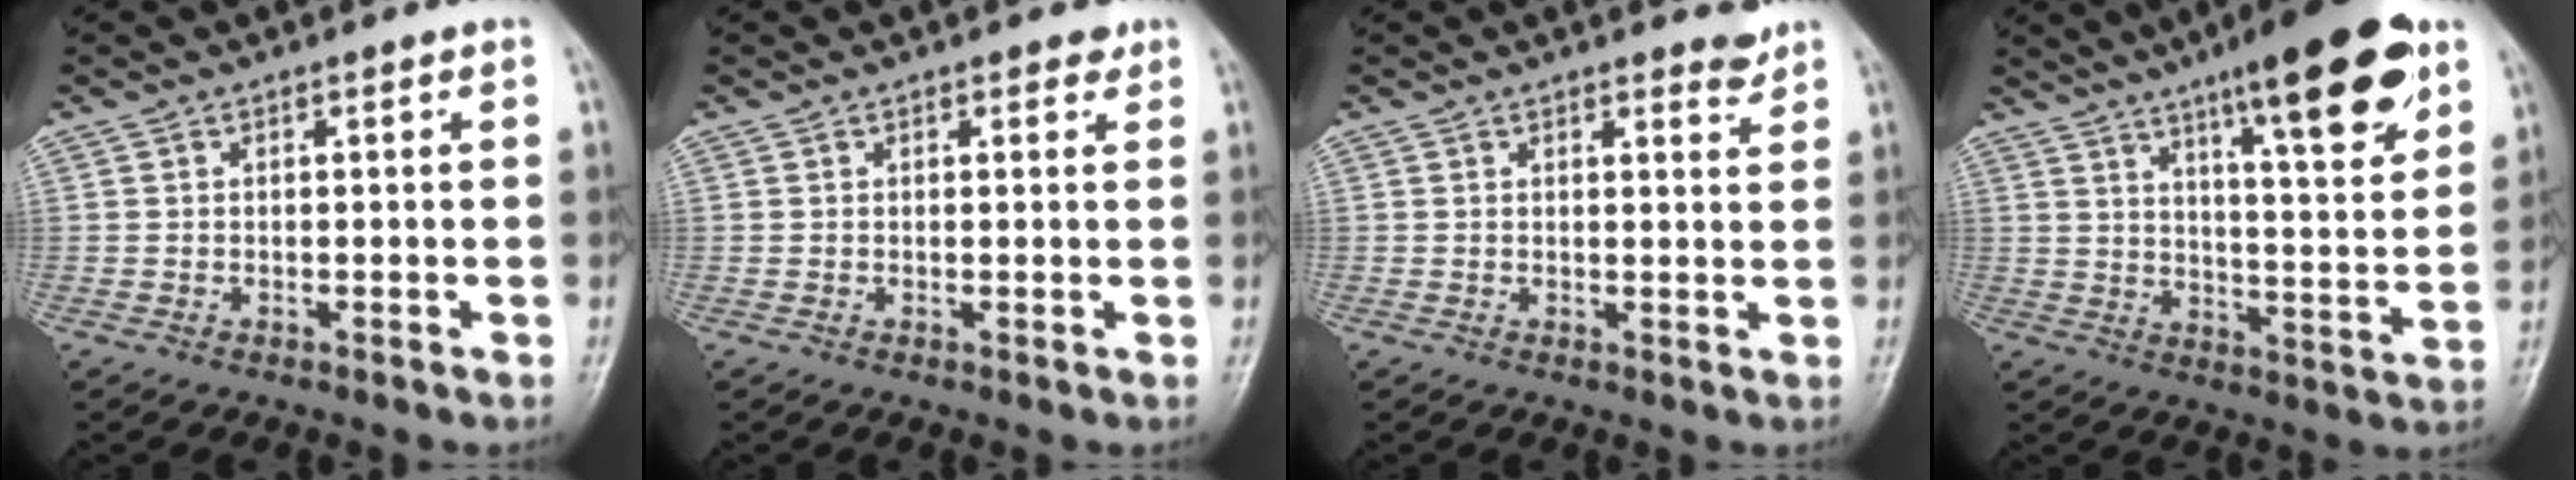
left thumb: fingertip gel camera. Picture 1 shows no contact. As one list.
[{"total": 1.6, "force": [1.2, 0.8, 0.7], "torque": [0.001, -0.005, 0.010]}, {"total": 2.6, "force": [2.3, 0.8, 1.1], "torque": [-0.002, -0.017, 0.028]}, {"total": 19.7, "force": [11.6, 4.4, 15.2], "torque": [-0.195, -0.047, 0.174]}]